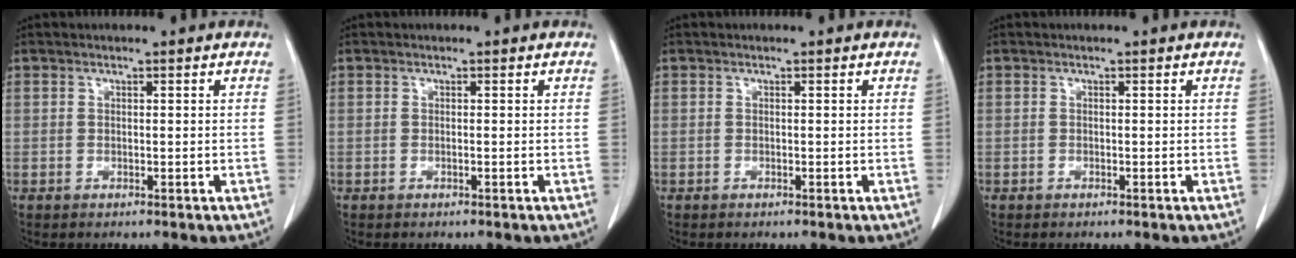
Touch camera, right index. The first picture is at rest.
{"total": 0.0}
{"total": 0.0}
{"total": 0.0}